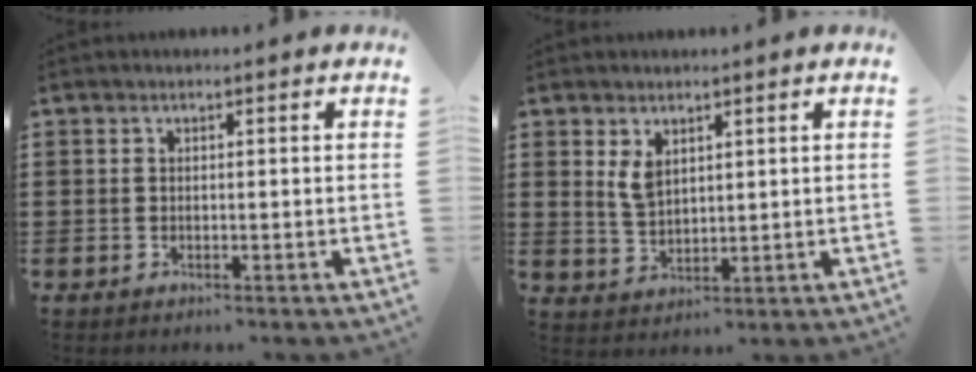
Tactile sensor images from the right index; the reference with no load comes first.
{"total": 3.5, "force": [1.9, 2.0, 2.1], "torque": [-0.049, 0.005, 0.036]}